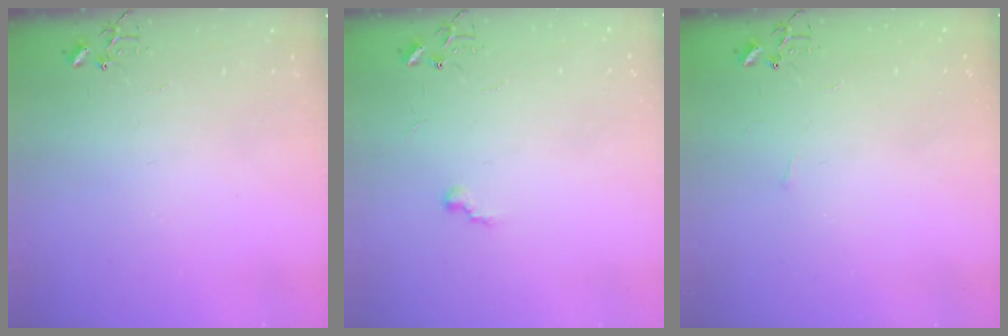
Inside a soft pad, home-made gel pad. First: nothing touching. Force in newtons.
{"total": 5.3, "press": 5.3, "slide": 0.5}
{"total": 3.3, "press": 3.2, "slide": 0.5}